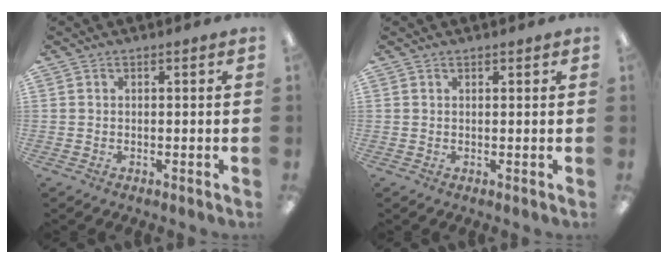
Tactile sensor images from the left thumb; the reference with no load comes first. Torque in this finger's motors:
{"motor_torque": [-0.18, -0.11, -0.43, 0.26, 0.00]}